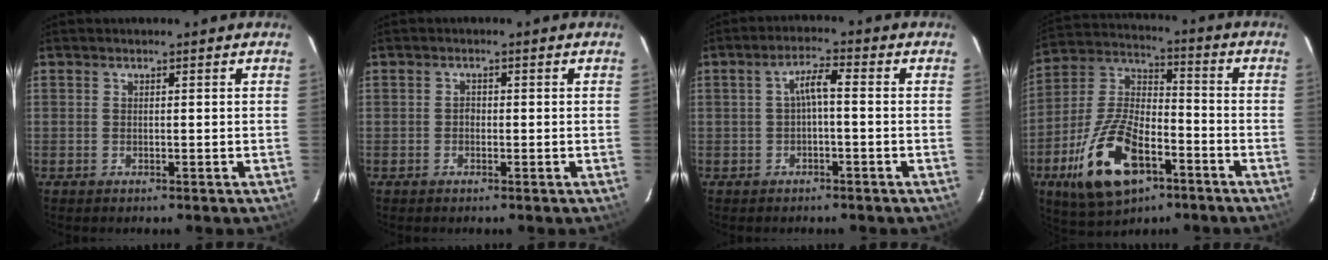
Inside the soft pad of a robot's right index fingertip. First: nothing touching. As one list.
[{"total": 0.8, "force": [-0.4, 0.7, 0.3], "torque": [-0.004, 0.003, -0.009]}, {"total": 3.5, "force": [-0.6, 0.6, 3.4], "torque": [-0.066, 0.013, -0.008]}, {"total": 18.5, "force": [-8.8, 8.8, 13.8], "torque": [-0.290, -0.006, -0.154]}]